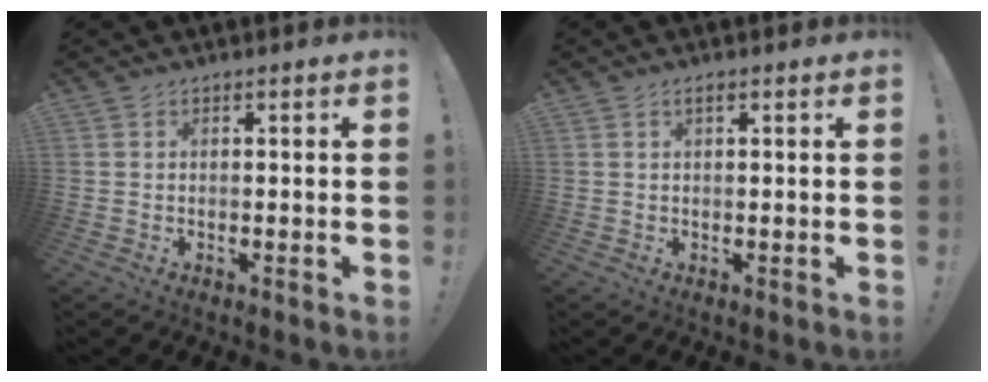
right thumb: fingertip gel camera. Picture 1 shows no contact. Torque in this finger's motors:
{"motor_torque": [0.13, 0.43, 0.03, 0.10, -0.04]}